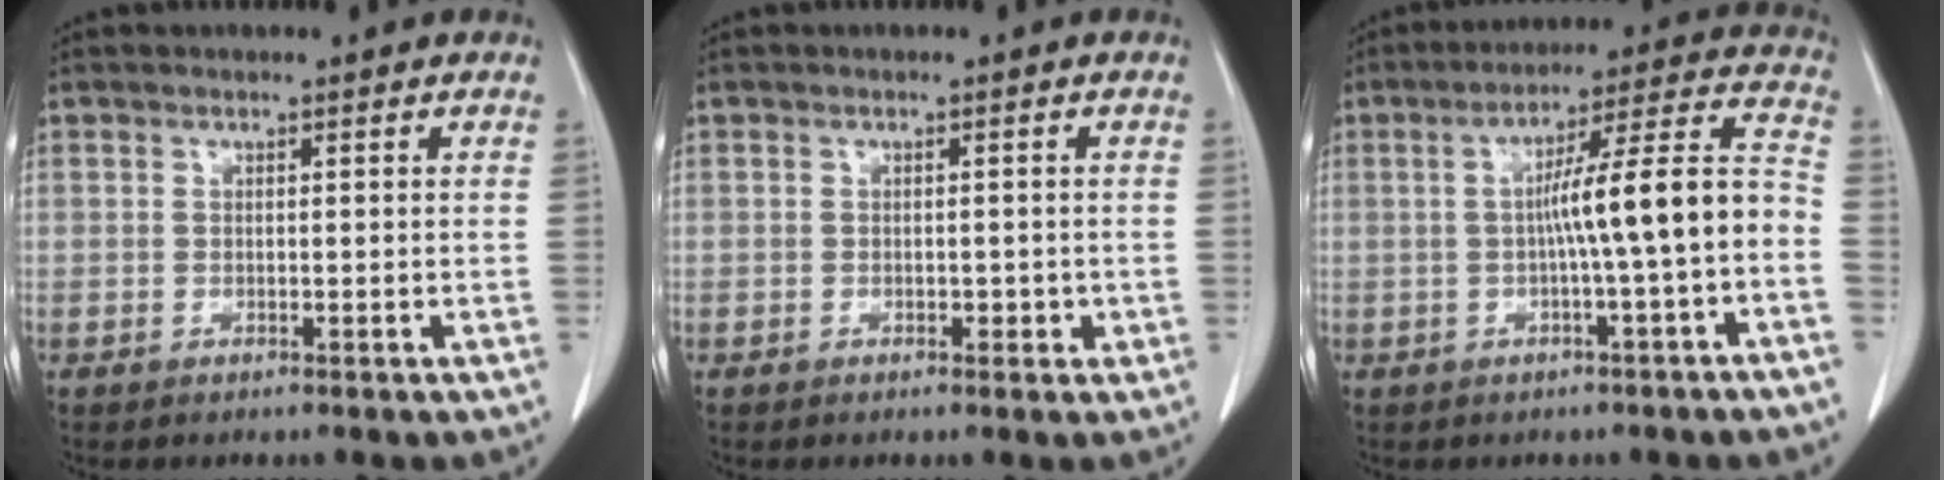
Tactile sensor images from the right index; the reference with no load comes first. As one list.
[{"total": 1.4, "force": [-0.4, 0.9, 0.9], "torque": [-0.008, 0.004, -0.001]}, {"total": 11.5, "force": [-2.2, -0.3, 11.3], "torque": [-0.171, 0.030, -0.034]}]